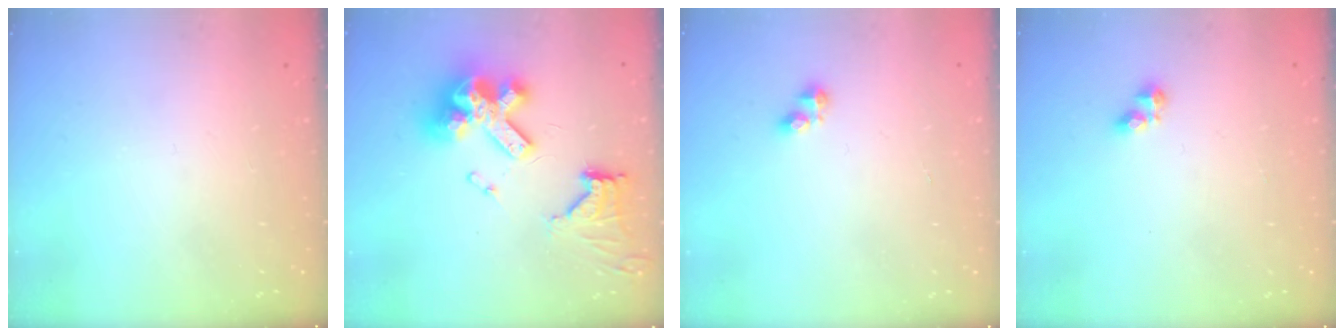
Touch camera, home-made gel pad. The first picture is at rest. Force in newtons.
{"total": 17.4, "press": 17.3, "slide": 1.8}
{"total": 2.9, "press": 2.9, "slide": 0.3}
{"total": 4.3, "press": 4.3, "slide": 0.7}